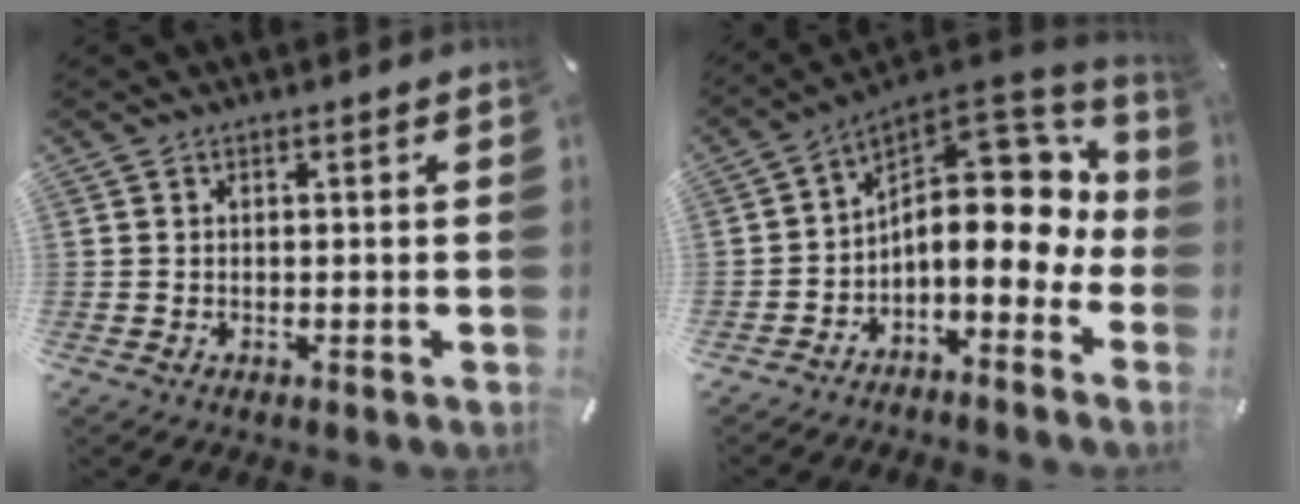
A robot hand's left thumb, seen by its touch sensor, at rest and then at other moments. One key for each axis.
{"total": 15.9, "fx": 3.2, "fy": 9.7, "fz": 12.2, "tx": -0.159, "ty": -0.041, "tz": 0.055}